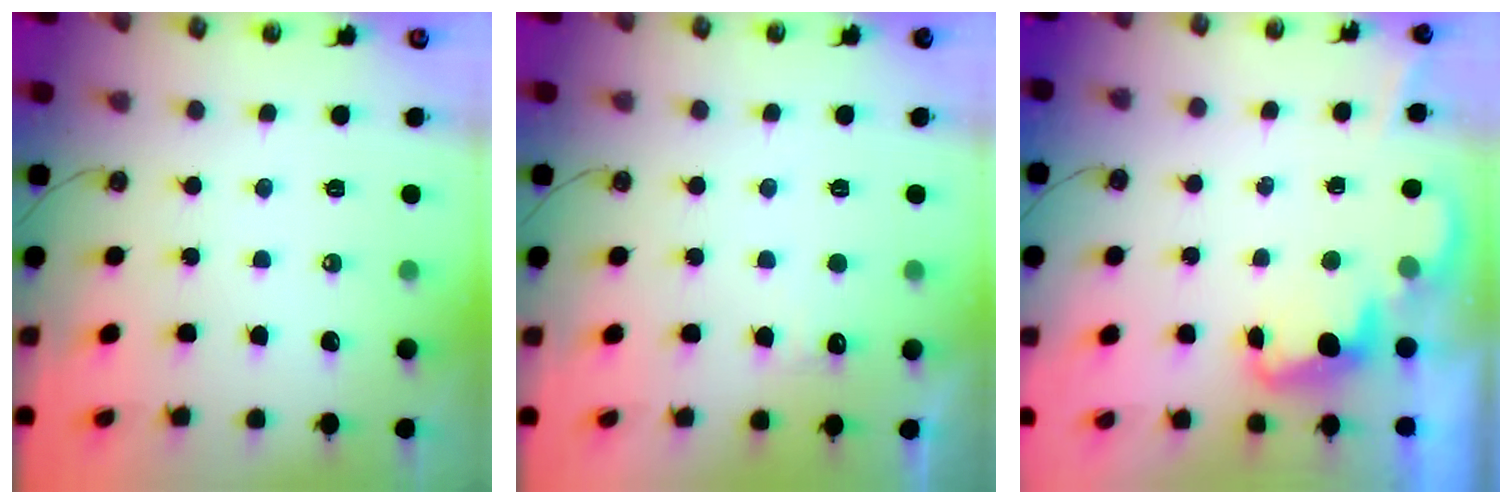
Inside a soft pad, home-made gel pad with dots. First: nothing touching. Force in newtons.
{"total": 5.7, "press": 5.6, "slide": 1.3}
{"total": 2.3, "press": 2.2, "slide": 0.6}